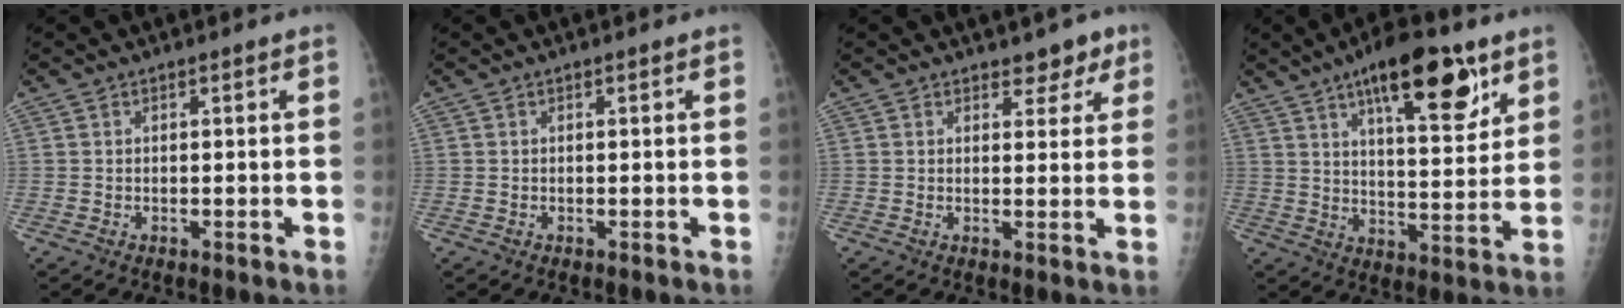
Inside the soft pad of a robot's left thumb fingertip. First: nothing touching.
{"total": 0.0}
{"total": 3.7, "force": [2.6, 2.2, 1.4], "torque": [0.014, -0.012, 0.032]}
{"total": 17.3, "force": [9.8, 6.1, 12.9], "torque": [-0.158, -0.043, 0.150]}